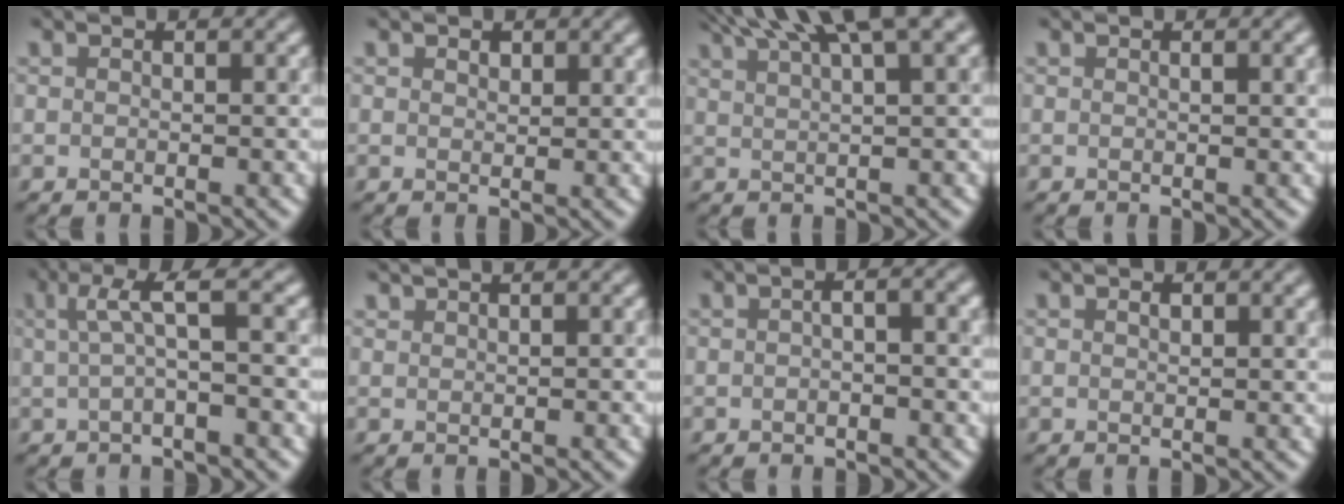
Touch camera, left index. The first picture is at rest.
{"total": 1.0, "force": [0.7, 0.5, 0.3], "torque": [-0.004, 0.004, 0.012]}
{"total": 8.7, "force": [6.1, 1.5, 6.0], "torque": [-0.060, 0.031, 0.071]}
{"total": 1.8, "force": [0.4, 0.6, 1.7], "torque": [-0.014, 0.008, -0.002]}
{"total": 3.1, "force": [0.6, 0.4, 3.0], "torque": [-0.052, 0.013, 0.007]}
{"total": 1.1, "force": [1.1, 0.1, 0.3], "torque": [-0.004, 0.001, 0.018]}
{"total": 3.4, "force": [0.5, 1.4, 3.1], "torque": [-0.031, 0.012, -0.008]}
{"total": 1.1, "force": [0.7, 0.2, 0.8], "torque": [-0.010, 0.004, 0.010]}